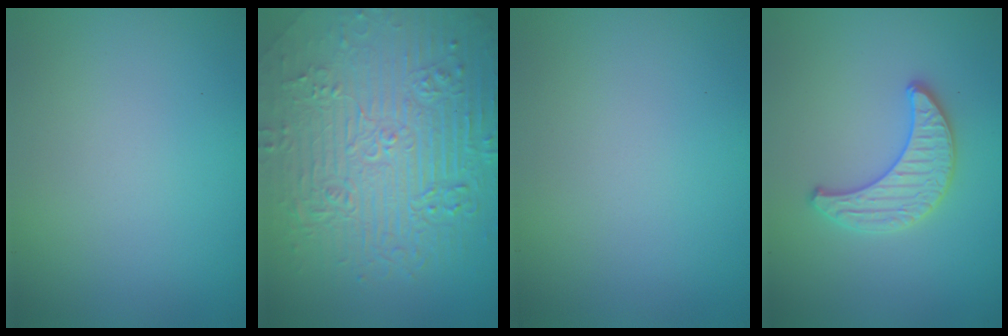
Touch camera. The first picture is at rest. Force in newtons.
{"total": 11.0, "press": 7.3, "slide": 8.2}
{"total": 0.0}
{"total": 2.4, "press": 2.4, "slide": 0.1}